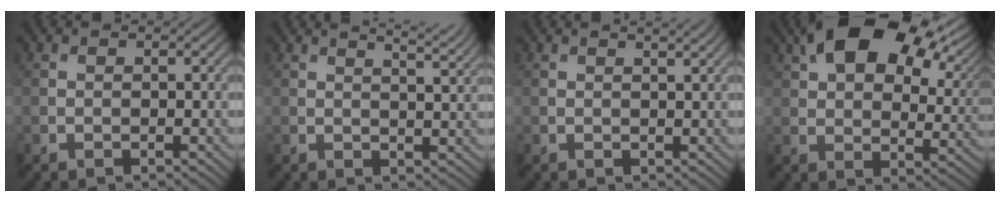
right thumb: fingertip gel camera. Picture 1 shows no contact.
{"total": 6.2, "force": [4.7, 1.5, 3.7], "torque": [-0.035, 0.019, 0.052]}
{"total": 1.8, "force": [1.5, 0.3, 0.9], "torque": [-0.008, 0.000, 0.019]}
{"total": 16.3, "force": [9.1, 8.7, 10.4], "torque": [-0.185, 0.013, 0.155]}